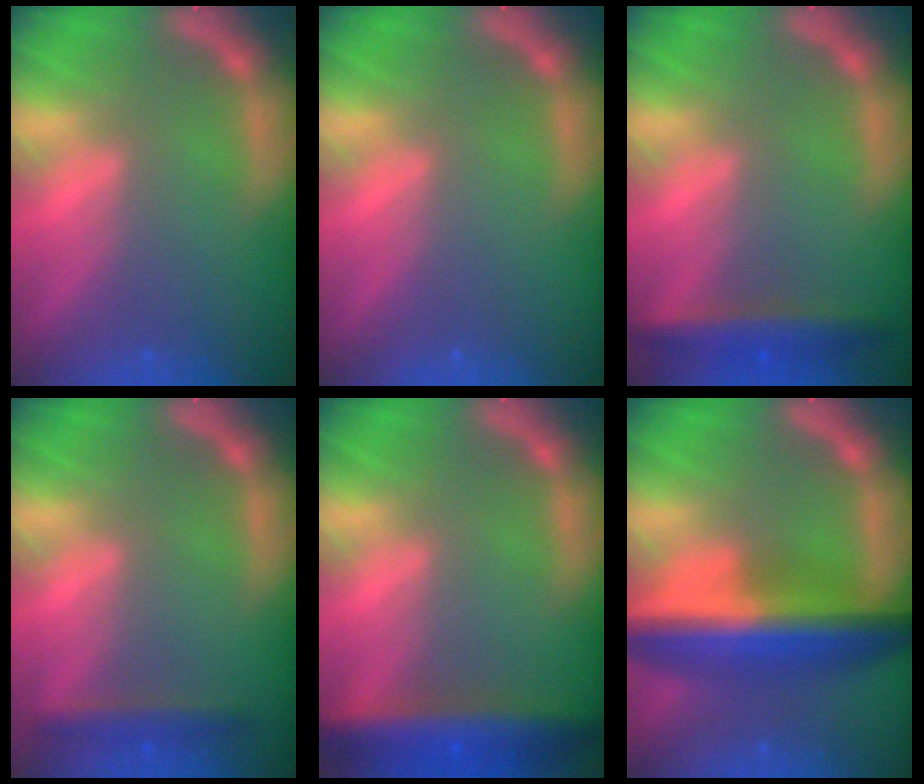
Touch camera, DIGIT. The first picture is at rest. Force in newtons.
{"total": 0.0}
{"total": 4.0}
{"total": 2.4}
{"total": 6.9}
{"total": 10.0}